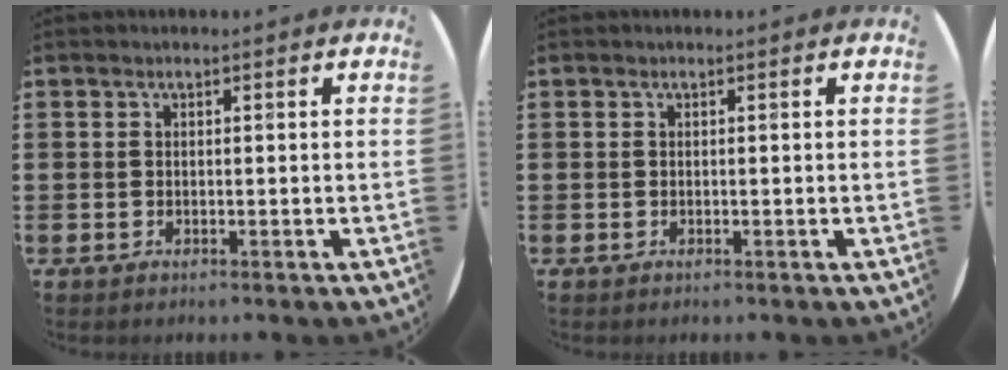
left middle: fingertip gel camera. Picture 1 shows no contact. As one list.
[{"total": 0.0}]